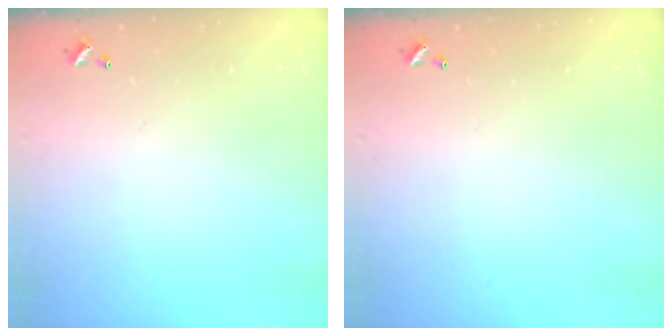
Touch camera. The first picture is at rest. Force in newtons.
{"total": 0.0}